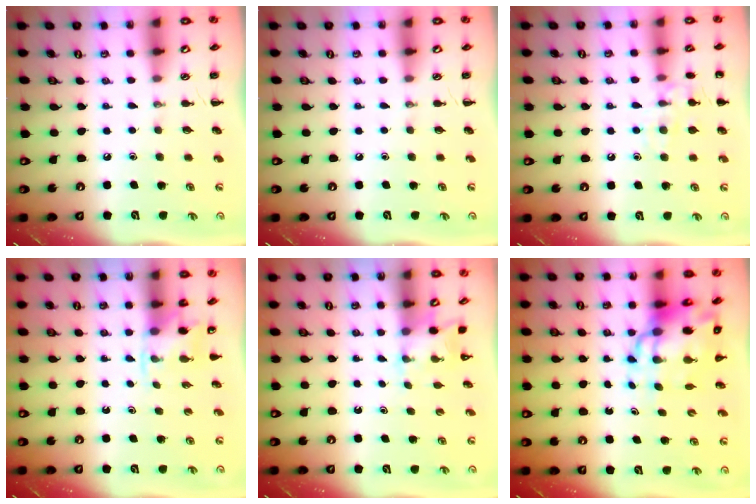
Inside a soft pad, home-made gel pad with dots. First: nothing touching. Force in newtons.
{"total": 0.0}
{"total": 9.7, "press": 9.7, "slide": 1.3}
{"total": 2.6, "press": 2.5, "slide": 0.9}
{"total": 2.2, "press": 2.1, "slide": 0.7}
{"total": 11.2, "press": 10.9, "slide": 2.9}